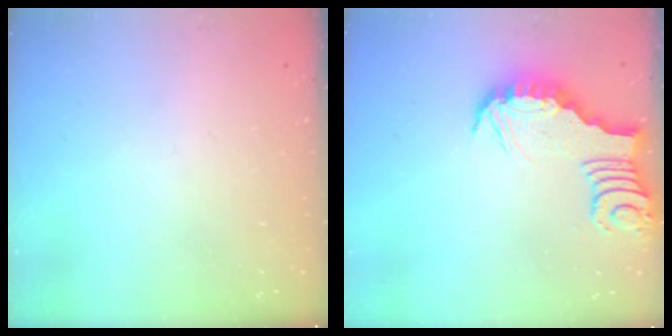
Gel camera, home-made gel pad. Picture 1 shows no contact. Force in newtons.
{"total": 3.6, "press": 3.6, "slide": 0.2}